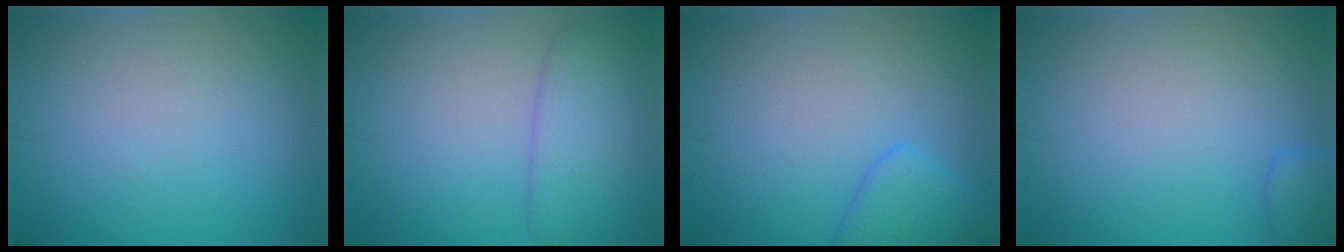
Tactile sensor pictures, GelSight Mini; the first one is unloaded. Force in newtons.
{"total": 4.3, "press": 4.3, "slide": 0.2}
{"total": 2.9, "press": 2.9, "slide": 0.2}
{"total": 1.9, "press": 1.9, "slide": 0.2}